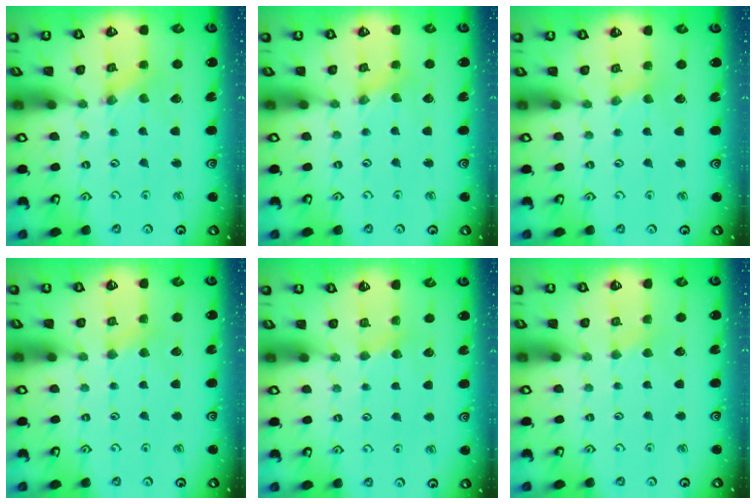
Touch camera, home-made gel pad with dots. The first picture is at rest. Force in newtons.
{"total": 0.0}
{"total": 1.1, "press": 1.1, "slide": 0.2}
{"total": 3.5, "press": 3.5, "slide": 0.4}
{"total": 2.9, "press": 2.9, "slide": 0.4}
{"total": 2.0, "press": 1.9, "slide": 0.4}